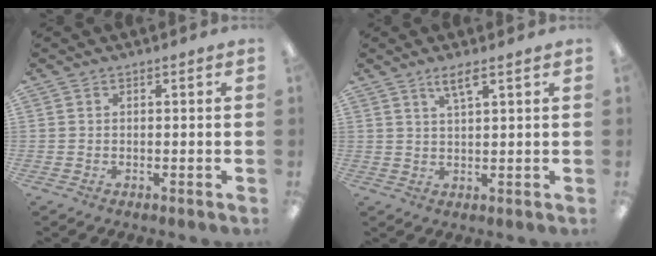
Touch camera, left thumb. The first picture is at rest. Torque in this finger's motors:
{"motor_torque": [-0.12, 0.05, -0.04, 0.15, 0.04]}